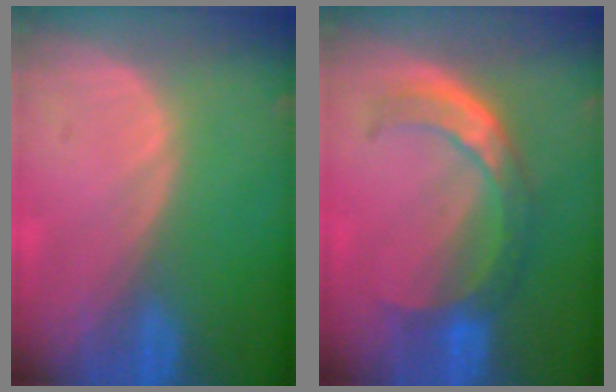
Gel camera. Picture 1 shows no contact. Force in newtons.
{"total": 7.3, "press": 6.4, "slide": 3.5}